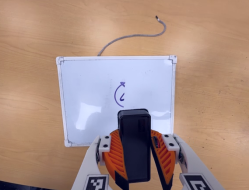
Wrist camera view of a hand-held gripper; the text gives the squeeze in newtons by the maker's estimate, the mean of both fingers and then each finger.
{"total": 11.7, "left": 12.2, "right": 11.2}